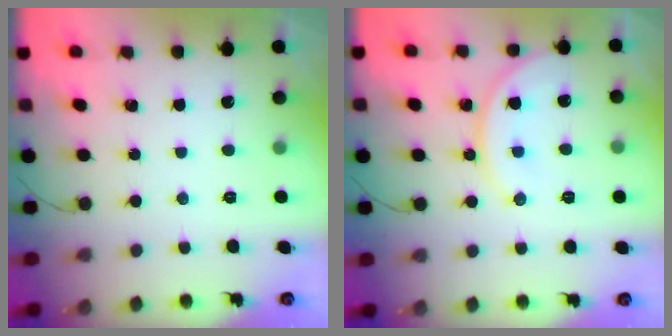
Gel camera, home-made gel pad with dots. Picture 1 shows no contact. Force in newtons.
{"total": 10.6, "press": 10.5, "slide": 0.5}